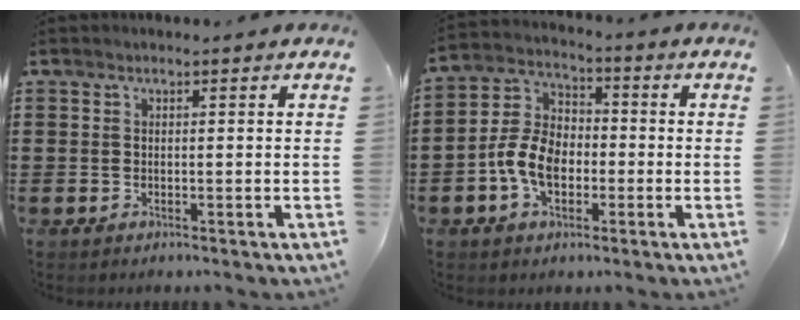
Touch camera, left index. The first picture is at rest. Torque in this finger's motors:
{"motor_torque": [1.15, 0.60, 0.39, 0.12]}